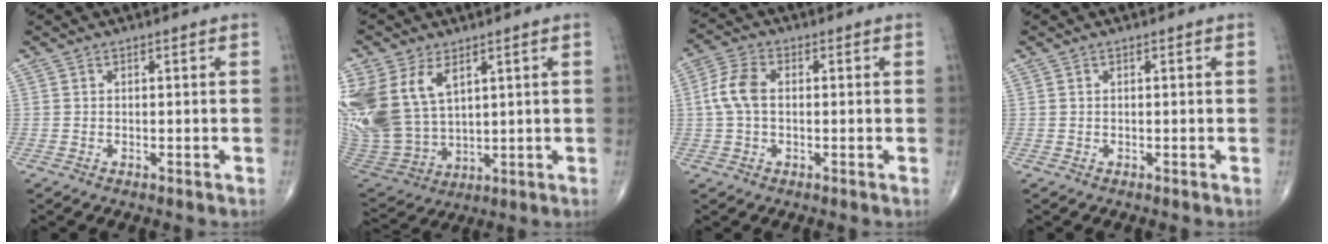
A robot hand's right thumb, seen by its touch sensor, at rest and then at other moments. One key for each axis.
{"total": 18.6, "fx": 6.6, "fy": 12.2, "fz": 12.4, "tx": -0.283, "ty": -0.015, "tz": 0.148}
{"total": 6.2, "fx": 0.2, "fy": 3.8, "fz": 4.8, "tx": -0.110, "ty": 0.017, "tz": -0.002}
{"total": 0.0}